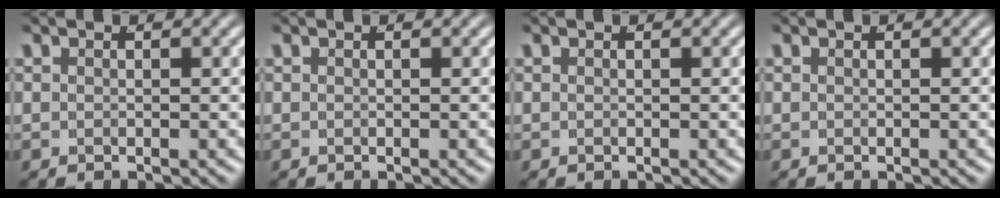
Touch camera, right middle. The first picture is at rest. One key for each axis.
{"total": 0.0}
{"total": 0.0}
{"total": 0.0}